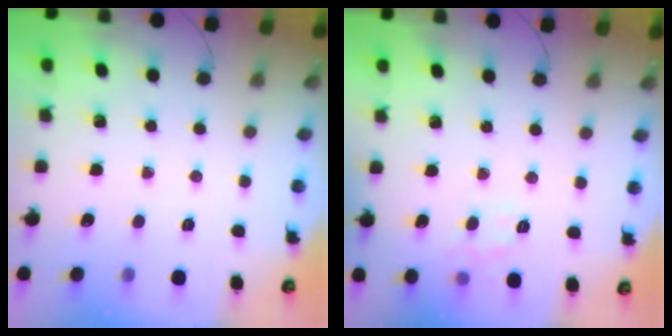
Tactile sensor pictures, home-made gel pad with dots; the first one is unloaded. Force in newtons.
{"total": 4.9, "press": 4.7, "slide": 1.4}